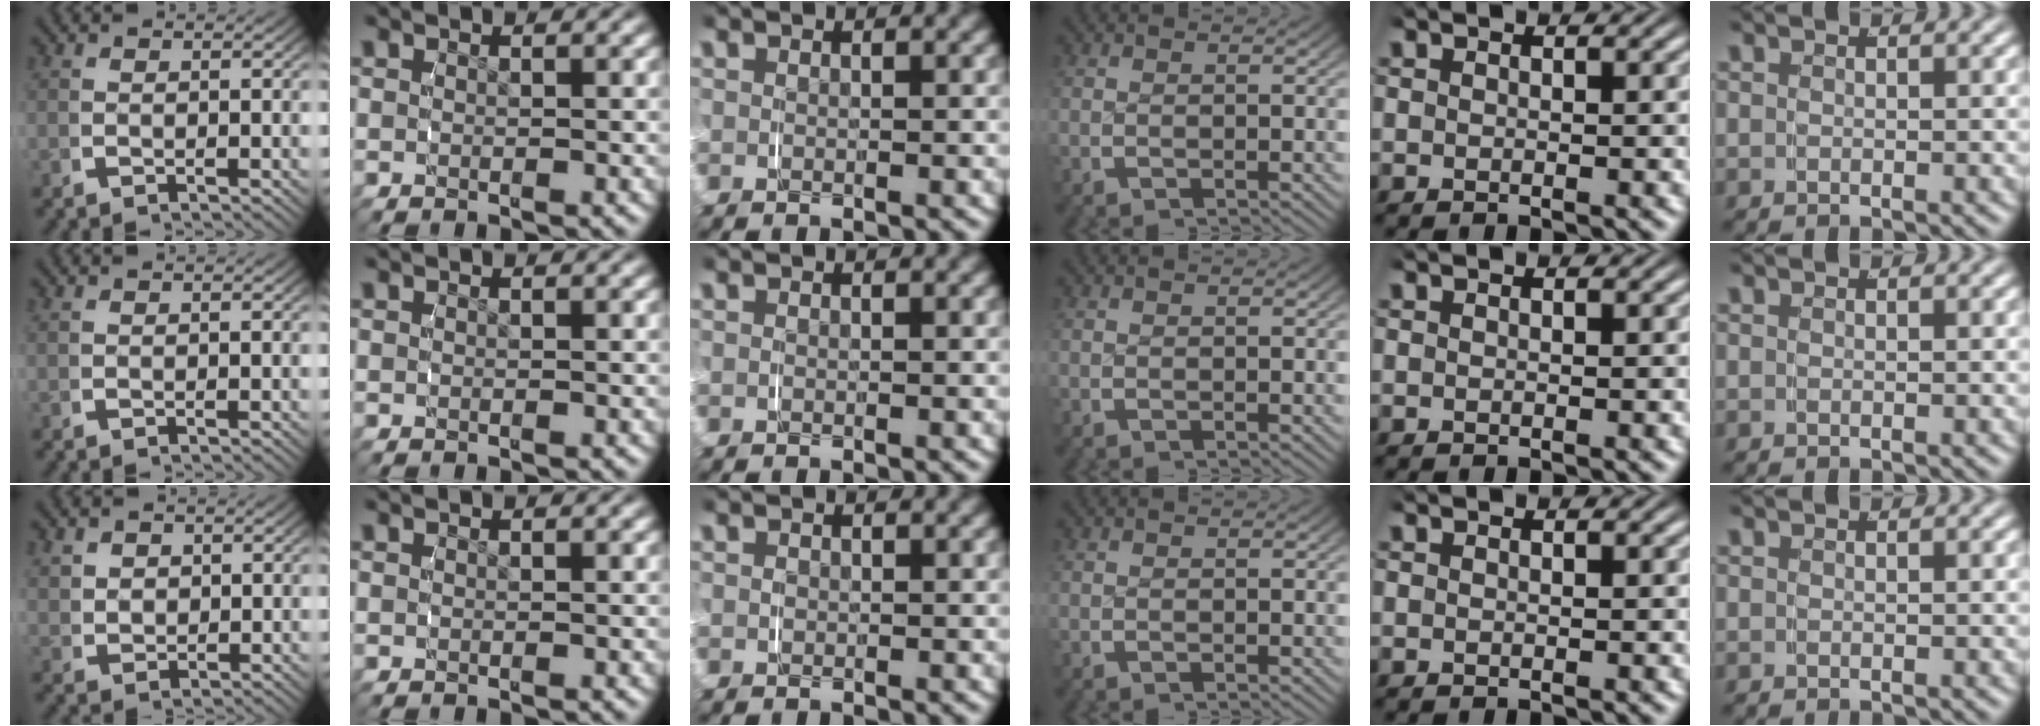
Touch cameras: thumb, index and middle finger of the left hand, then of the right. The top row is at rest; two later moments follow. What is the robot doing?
{"motion": "grasp_and_lifting", "object": "shorts"}